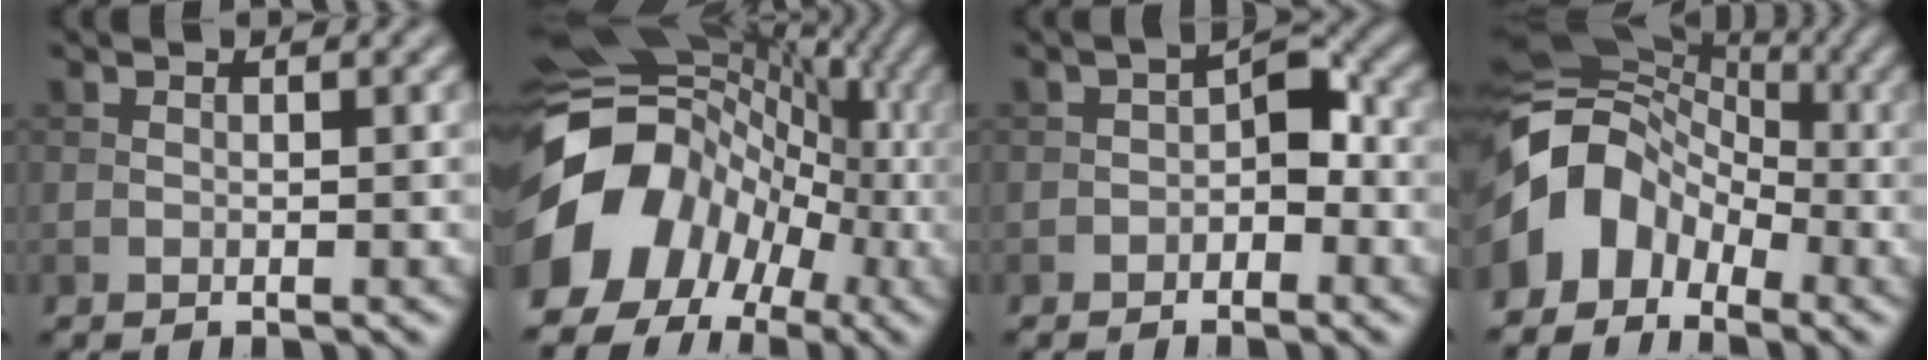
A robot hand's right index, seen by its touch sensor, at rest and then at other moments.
{"total": 14.0, "force": [-2.9, 11.6, 7.2], "torque": [-0.146, -0.010, -0.063]}
{"total": 3.1, "force": [-1.1, 1.8, 2.3], "torque": [-0.022, 0.013, -0.023]}
{"total": 8.5, "force": [-3.1, 6.4, 4.6], "torque": [-0.077, 0.010, -0.070]}